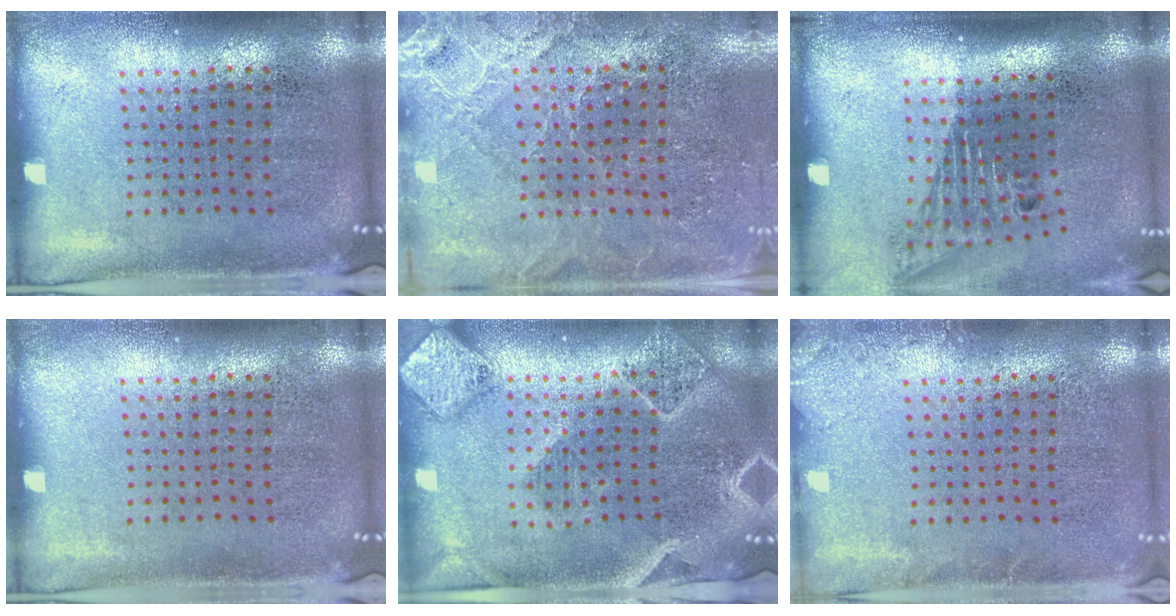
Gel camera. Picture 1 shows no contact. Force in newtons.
{"total": 3.0, "press": 2.9, "slide": 0.4}
{"total": 1.6, "press": 1.2, "slide": 1.1}
{"total": 0.0}
{"total": 2.3, "press": 2.1, "slide": 0.9}
{"total": 1.3, "press": 1.3, "slide": 0.2}